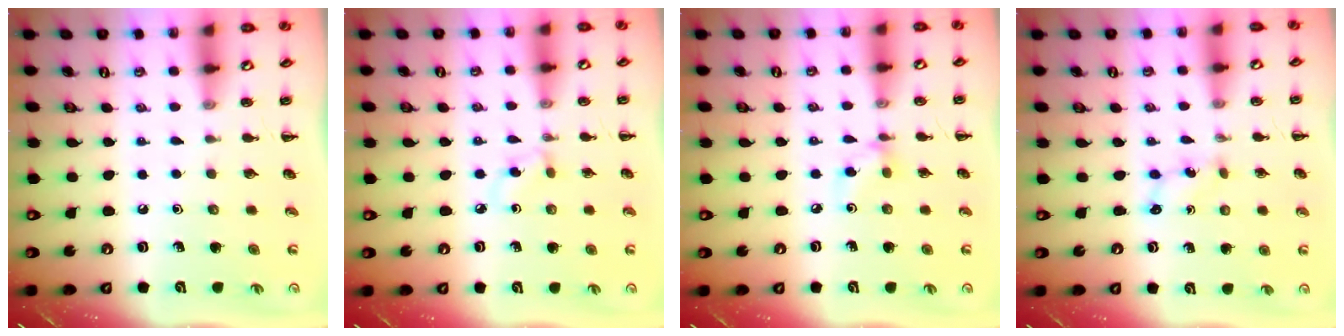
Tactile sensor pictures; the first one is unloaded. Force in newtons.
{"total": 3.0, "press": 2.7, "slide": 1.4}
{"total": 4.2, "press": 4.1, "slide": 0.9}
{"total": 1.7, "press": 1.6, "slide": 0.6}